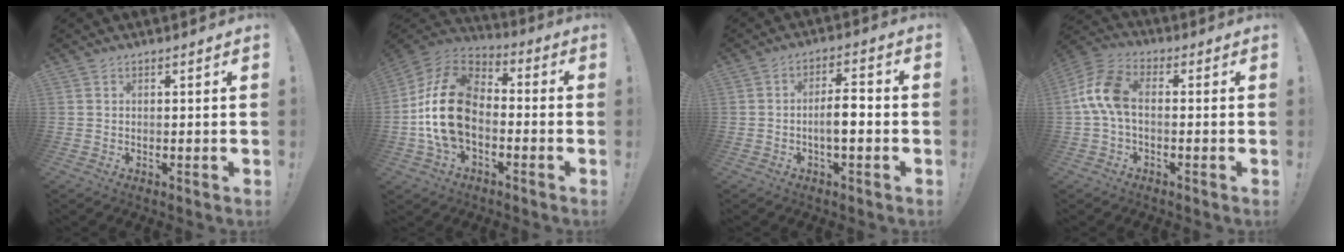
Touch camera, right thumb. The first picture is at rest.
{"total": 19.8, "force": [-2.7, 13.0, 14.7], "torque": [-0.286, 0.036, -0.038]}
{"total": 6.8, "force": [-1.6, 2.2, 6.2], "torque": [-0.112, 0.013, -0.031]}
{"total": 10.7, "force": [0.0, 6.2, 8.7], "torque": [-0.179, 0.008, 0.003]}